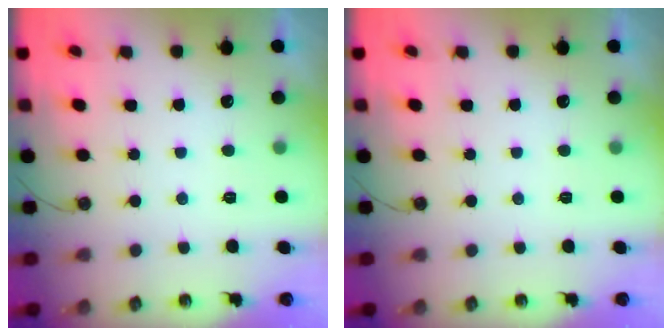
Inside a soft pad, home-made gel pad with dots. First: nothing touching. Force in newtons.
{"total": 0.0}